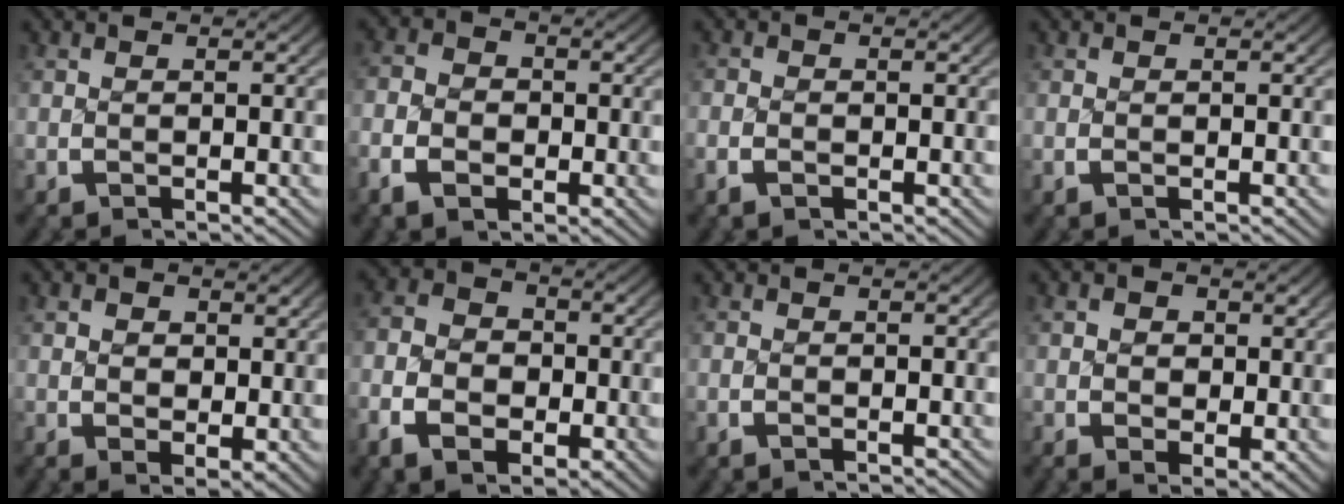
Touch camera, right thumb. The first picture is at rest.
{"total": 3.7, "force": [-1.0, 2.8, 2.2], "torque": [-0.035, -0.004, -0.021]}
{"total": 1.3, "force": [-0.7, 0.9, 0.6], "torque": [-0.009, -0.003, -0.017]}
{"total": 0.0}
{"total": 2.9, "force": [0.7, 2.2, 1.8], "torque": [-0.034, -0.023, 0.021]}
{"total": 6.3, "force": [-1.1, 4.7, 4.1], "torque": [-0.078, -0.014, -0.017]}
{"total": 0.5, "force": [-0.4, 0.3, 0.2], "torque": [-0.007, -0.004, -0.009]}
{"total": 3.0, "force": [0.2, 2.3, 1.9], "torque": [-0.036, -0.023, 0.013]}